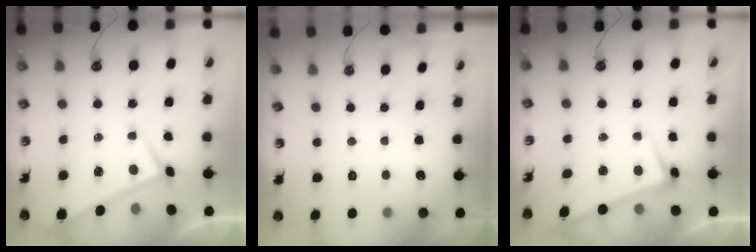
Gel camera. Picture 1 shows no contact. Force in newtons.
{"total": 0.0}
{"total": 2.5, "press": 2.4, "slide": 0.7}